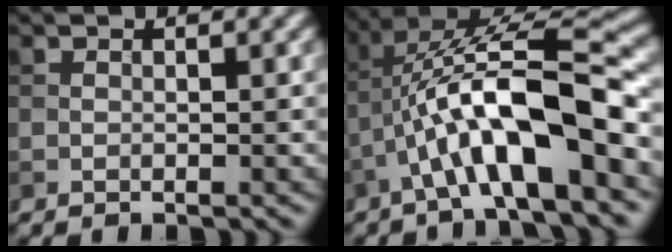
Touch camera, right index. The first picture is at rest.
{"total": 10.4, "force": [-2.9, 2.6, 9.6], "torque": [-0.167, 0.022, -0.051]}